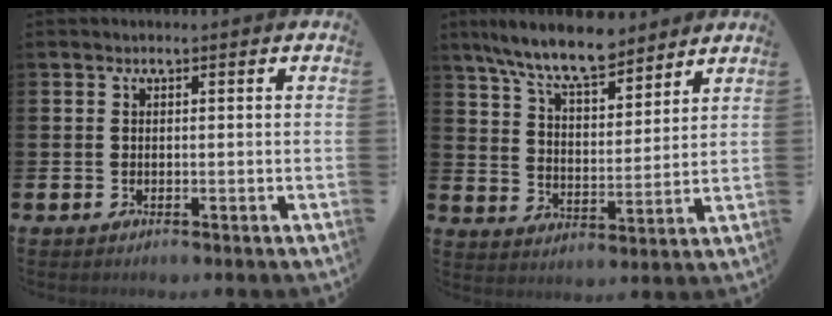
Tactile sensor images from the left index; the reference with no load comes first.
{"total": 9.6, "force": [8.5, 2.0, 3.8], "torque": [-0.101, -0.035, 0.155]}